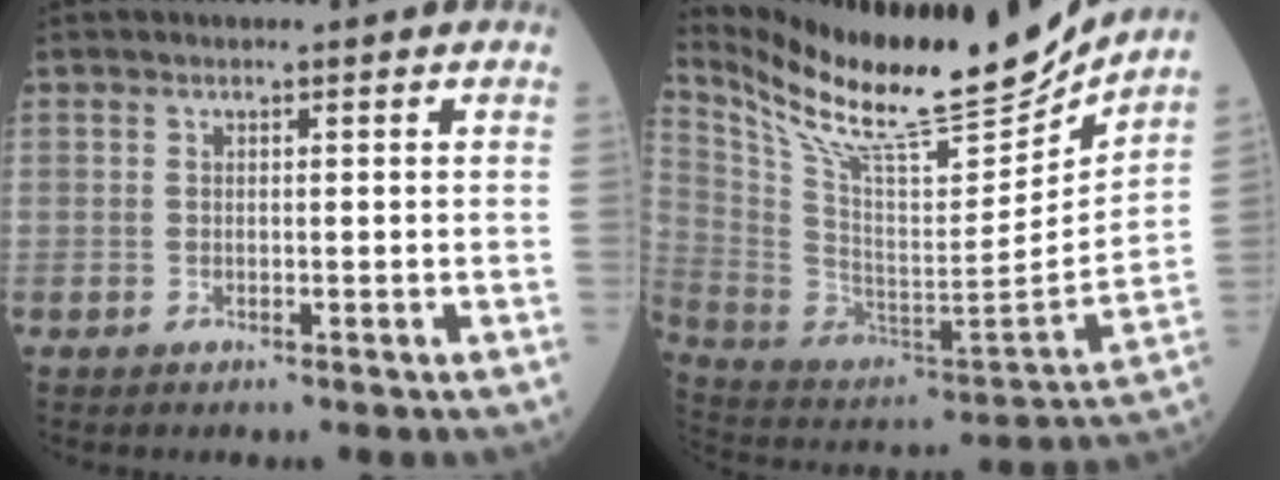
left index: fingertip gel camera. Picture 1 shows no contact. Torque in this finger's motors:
{"motor_torque": [0.93, -1.21, 0.05, 0.04]}